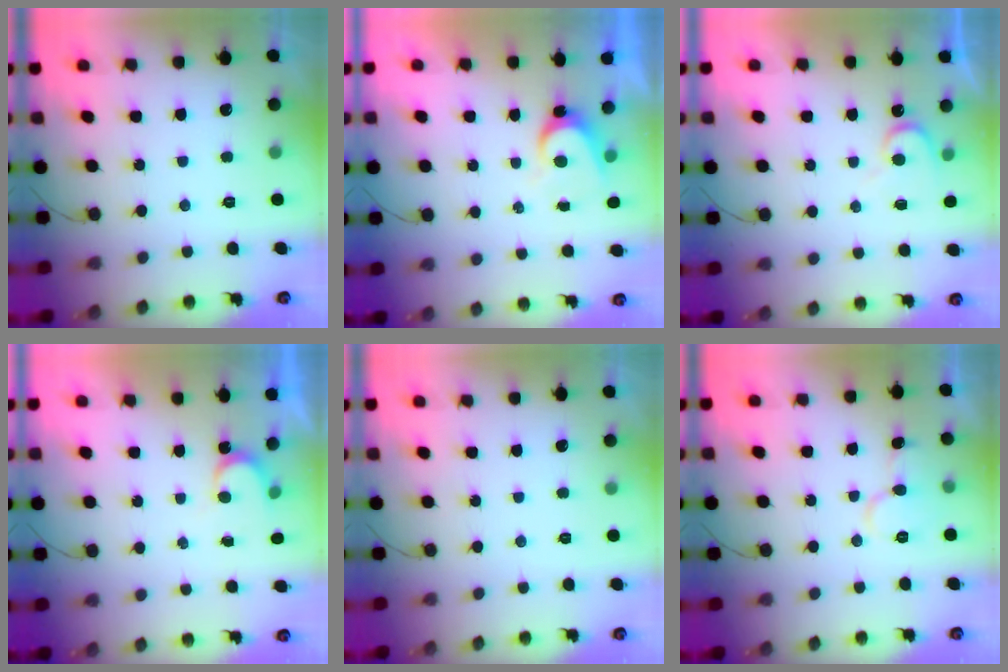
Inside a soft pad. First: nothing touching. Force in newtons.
{"total": 4.4, "press": 4.4, "slide": 0.6}
{"total": 5.8, "press": 5.8, "slide": 0.6}
{"total": 2.8, "press": 2.8, "slide": 0.2}
{"total": 0.0}
{"total": 9.1, "press": 9.0, "slide": 0.8}